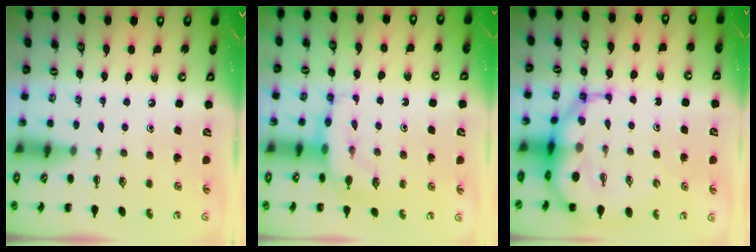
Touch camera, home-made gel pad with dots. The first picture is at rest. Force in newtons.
{"total": 9.0, "press": 8.9, "slide": 1.3}
{"total": 11.5, "press": 11.0, "slide": 3.3}